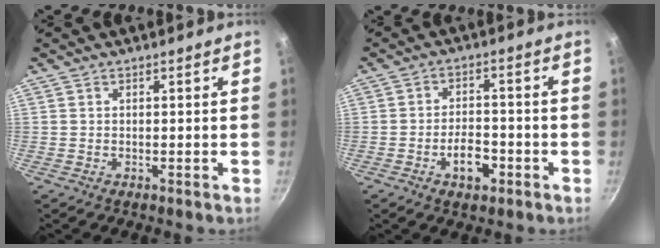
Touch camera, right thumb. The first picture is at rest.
{"total": 6.3, "force": [-2.8, 3.5, 4.4], "torque": [-0.056, 0.021, -0.047]}